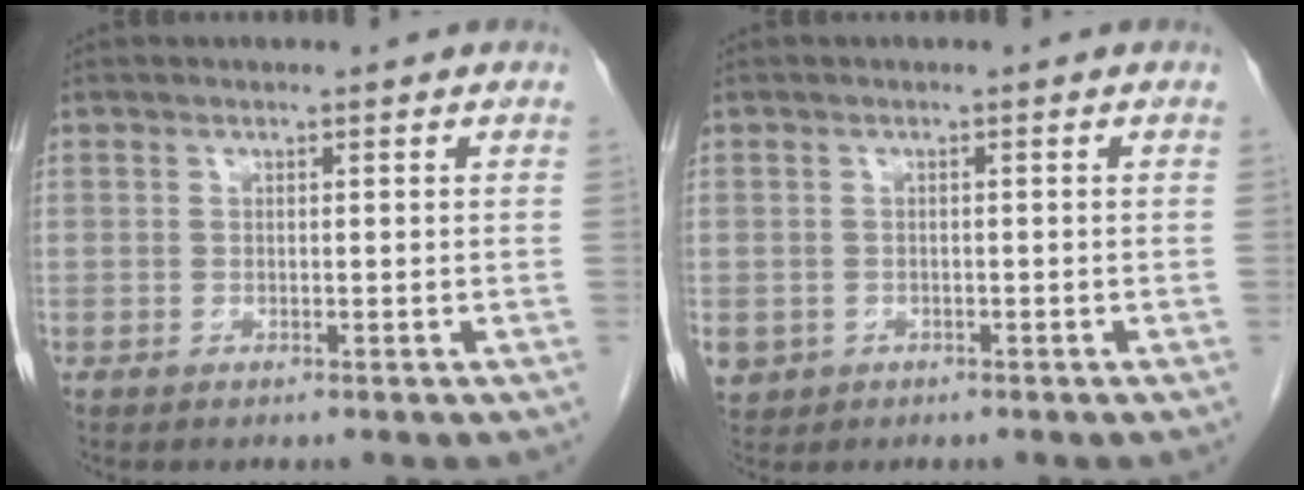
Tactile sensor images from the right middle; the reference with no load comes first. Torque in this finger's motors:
{"motor_torque": [0.47, -0.33, 0.07, 0.04]}